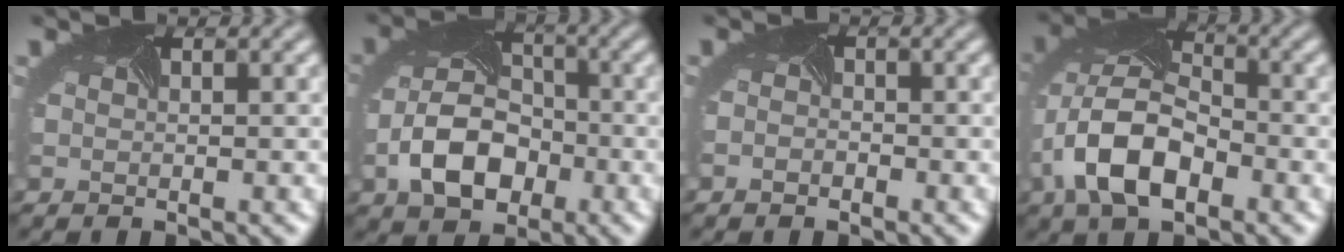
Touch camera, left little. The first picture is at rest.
{"total": 6.5, "force": [-2.3, 4.4, 4.3], "torque": [-0.094, -0.010, -0.040]}
{"total": 0.9, "force": [-0.7, 0.4, 0.4], "torque": [-0.013, -0.006, -0.012]}
{"total": 8.8, "force": [-3.3, 4.8, 6.6], "torque": [-0.150, -0.004, -0.072]}